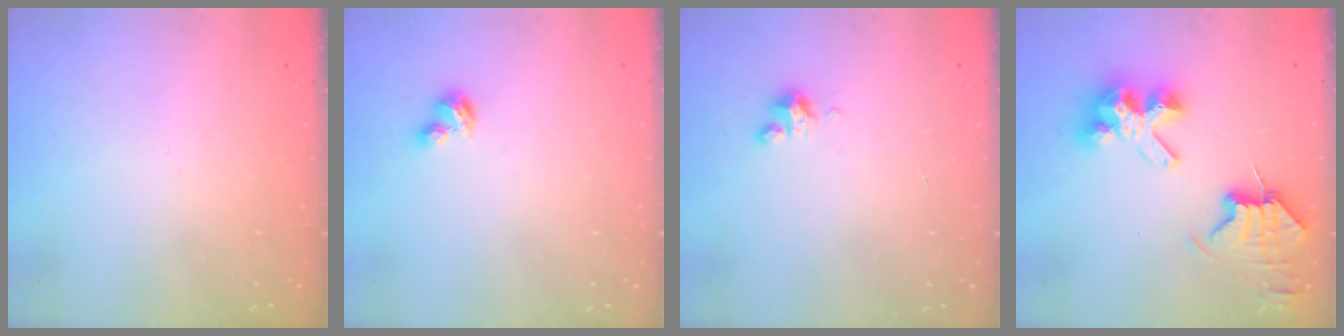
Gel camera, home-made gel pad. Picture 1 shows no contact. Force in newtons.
{"total": 2.9, "press": 2.8, "slide": 0.5}
{"total": 2.8, "press": 2.8, "slide": 0.2}
{"total": 9.9, "press": 9.9, "slide": 1.1}